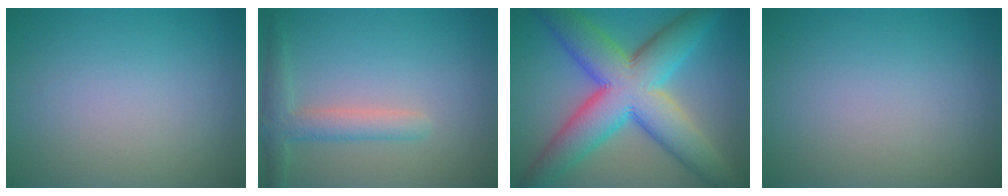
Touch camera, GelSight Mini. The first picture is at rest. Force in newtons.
{"total": 3.0, "press": 3.0, "slide": 0.2}
{"total": 11.9, "press": 11.9, "slide": 0.3}
{"total": 0.0}